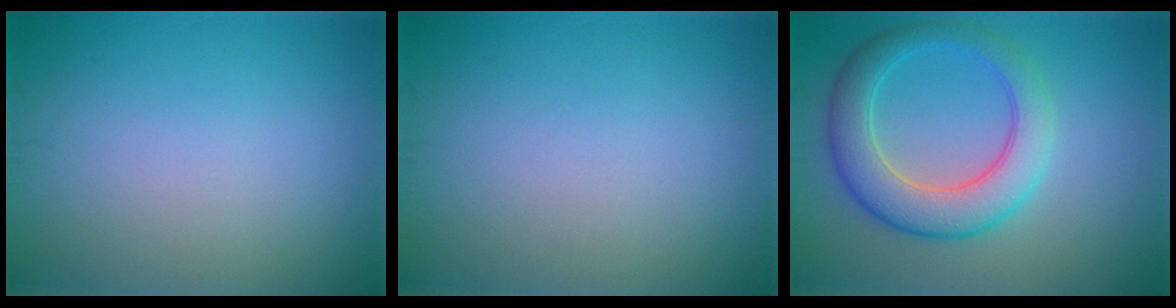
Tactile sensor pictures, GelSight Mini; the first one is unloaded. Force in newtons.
{"total": 0.0}
{"total": 6.1, "press": 6.1, "slide": 0.6}